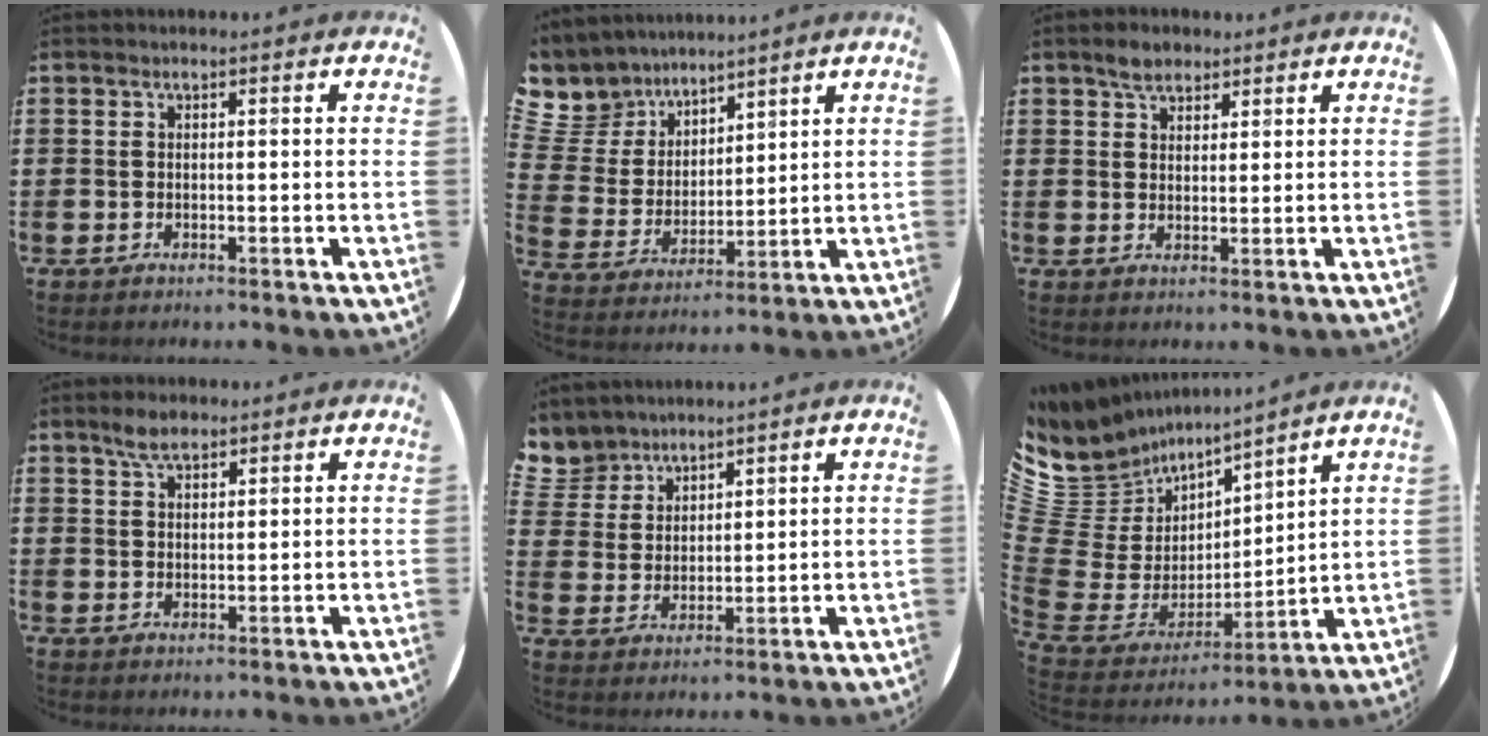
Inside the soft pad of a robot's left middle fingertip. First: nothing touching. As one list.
[{"total": 7.4, "force": [6.3, 3.7, -0.4], "torque": [-0.040, -0.040, 0.120]}, {"total": 2.8, "force": [2.3, 1.5, 0.6], "torque": [-0.007, 0.004, 0.043]}, {"total": 3.4, "force": [2.6, 1.4, 1.6], "torque": [-0.025, 0.004, 0.046]}, {"total": 5.1, "force": [4.7, 2.1, -0.2], "torque": [-0.016, -0.016, 0.090]}, {"total": 7.4, "force": [5.5, 4.9, -0.8], "torque": [-0.047, -0.062, 0.105]}]